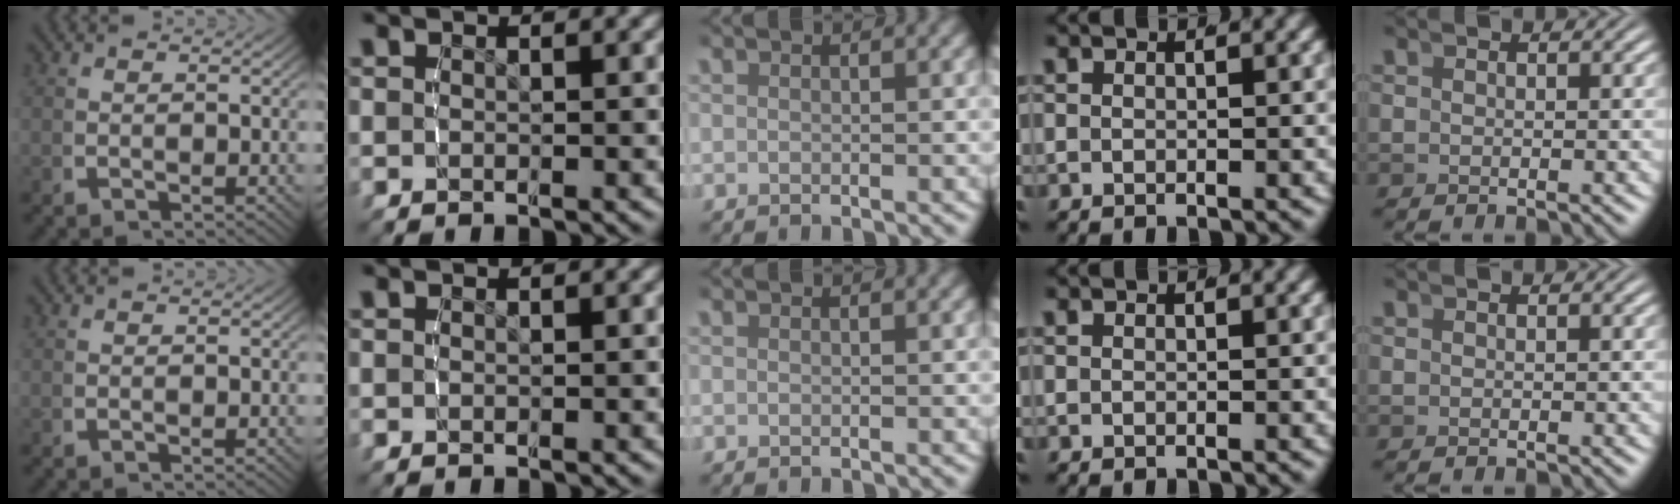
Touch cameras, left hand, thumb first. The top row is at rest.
{}